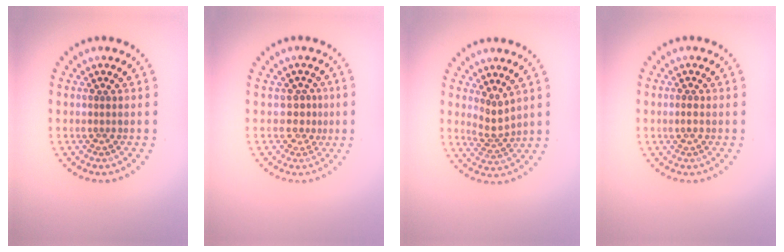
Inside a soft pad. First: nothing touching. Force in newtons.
{"total": 2.0, "press": 1.5, "slide": 1.3}
{"total": 2.2, "press": 1.6, "slide": 1.5}
{"total": 0.8, "press": 0.8, "slide": 0.1}